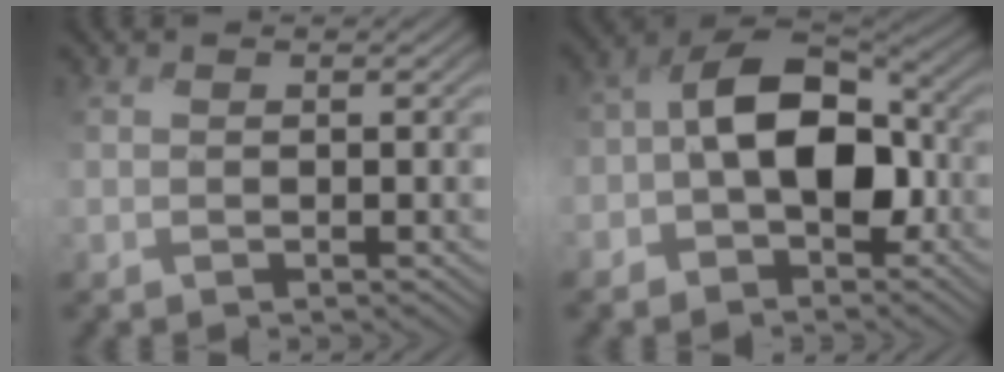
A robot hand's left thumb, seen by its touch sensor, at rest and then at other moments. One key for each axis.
{"total": 10.7, "fx": -2.2, "fy": 7.3, "fz": 7.6, "tx": -0.116, "ty": 0.010, "tz": -0.060}